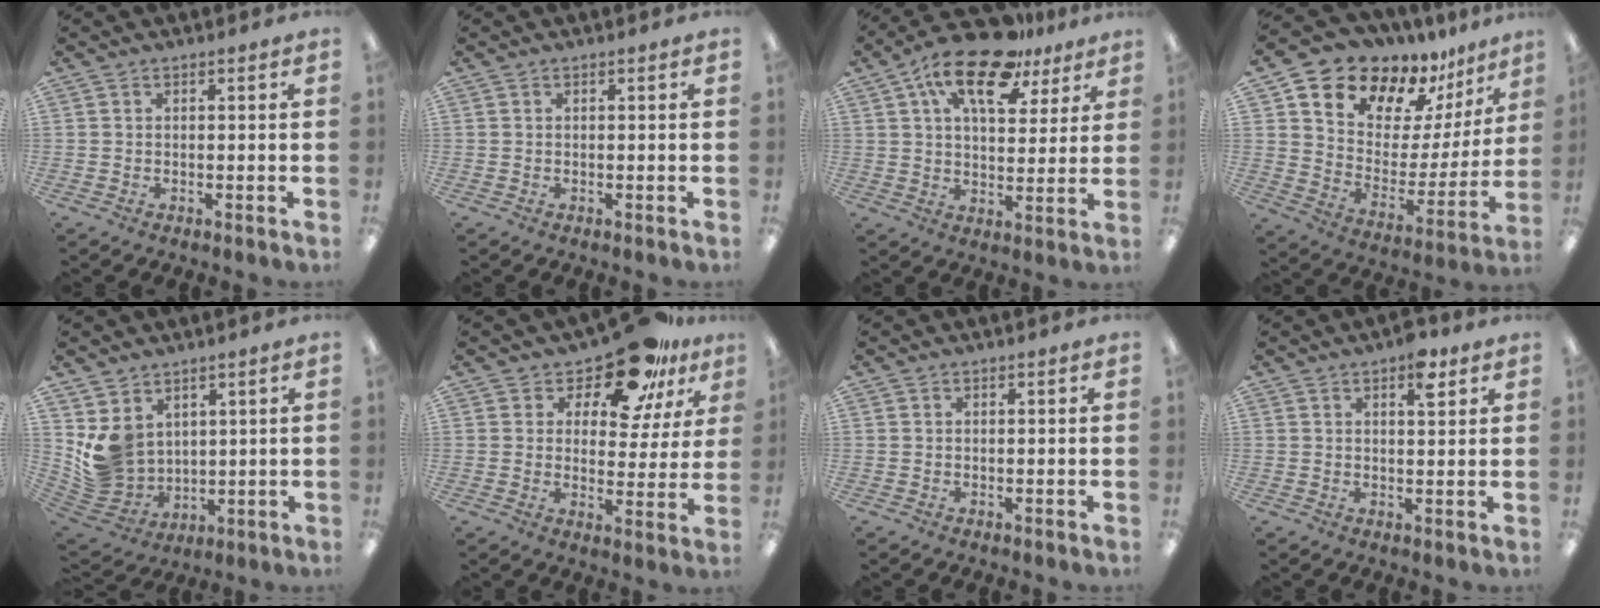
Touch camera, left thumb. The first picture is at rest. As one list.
[{"total": 0.0}, {"total": 17.2, "force": [10.3, 7.9, 11.2], "torque": [-0.184, -0.042, 0.174]}, {"total": 14.1, "force": [12.4, 6.6, 1.7], "torque": [-0.052, -0.122, 0.223]}, {"total": 8.7, "force": [3.7, 7.6, 2.4], "torque": [-0.070, -0.028, 0.081]}, {"total": 14.8, "force": [11.4, 6.1, 7.2], "torque": [-0.119, -0.070, 0.200]}, {"total": 0.0}, {"total": 5.8, "force": [3.4, 2.5, 4.0], "torque": [-0.039, -0.016, 0.050]}]